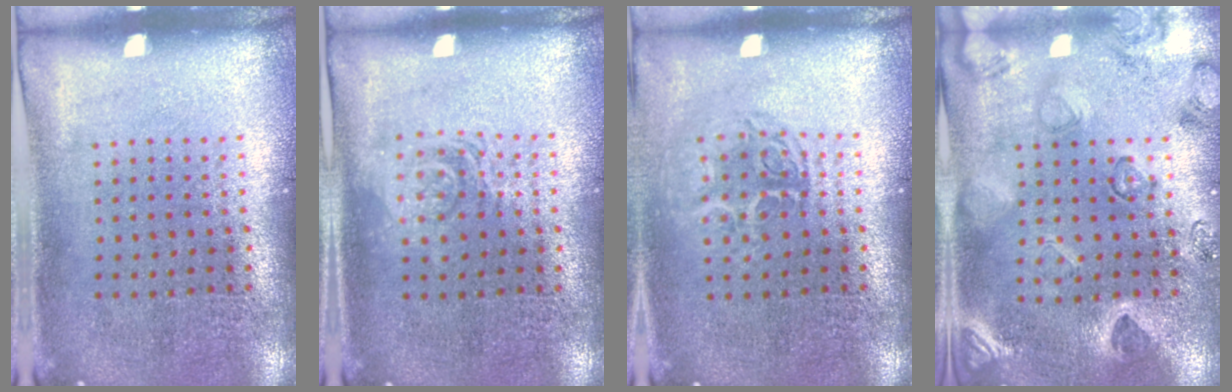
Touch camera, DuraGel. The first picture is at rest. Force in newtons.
{"total": 1.1, "press": 1.1, "slide": 0.3}
{"total": 1.5, "press": 1.2, "slide": 0.8}
{"total": 2.3, "press": 2.0, "slide": 1.1}